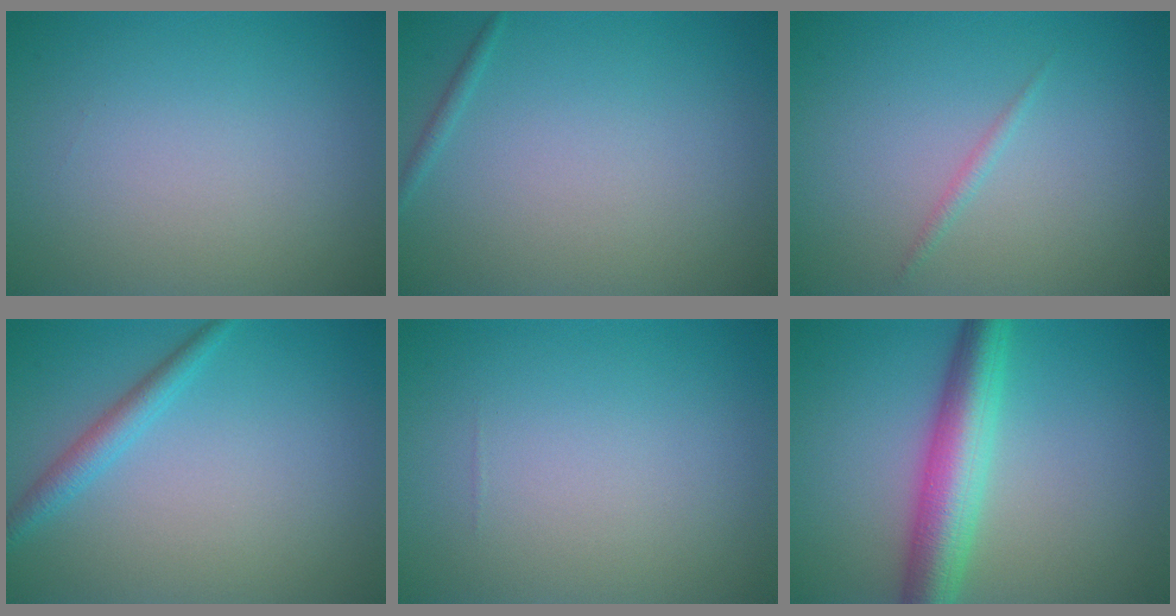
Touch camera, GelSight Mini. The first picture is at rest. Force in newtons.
{"total": 0.6, "press": 0.6, "slide": 0.1}
{"total": 0.7, "press": 0.7, "slide": 0.1}
{"total": 2.1, "press": 2.1, "slide": 0.1}
{"total": 0.0}
{"total": 6.3, "press": 6.3, "slide": 0.1}